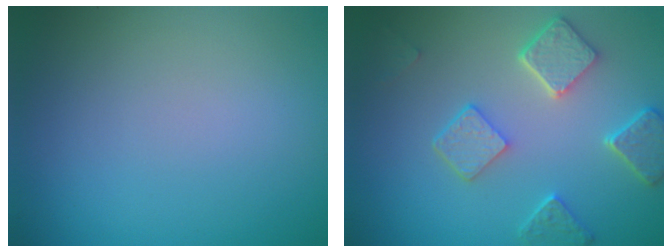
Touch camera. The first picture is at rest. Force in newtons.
{"total": 5.0, "press": 3.9, "slide": 3.0}